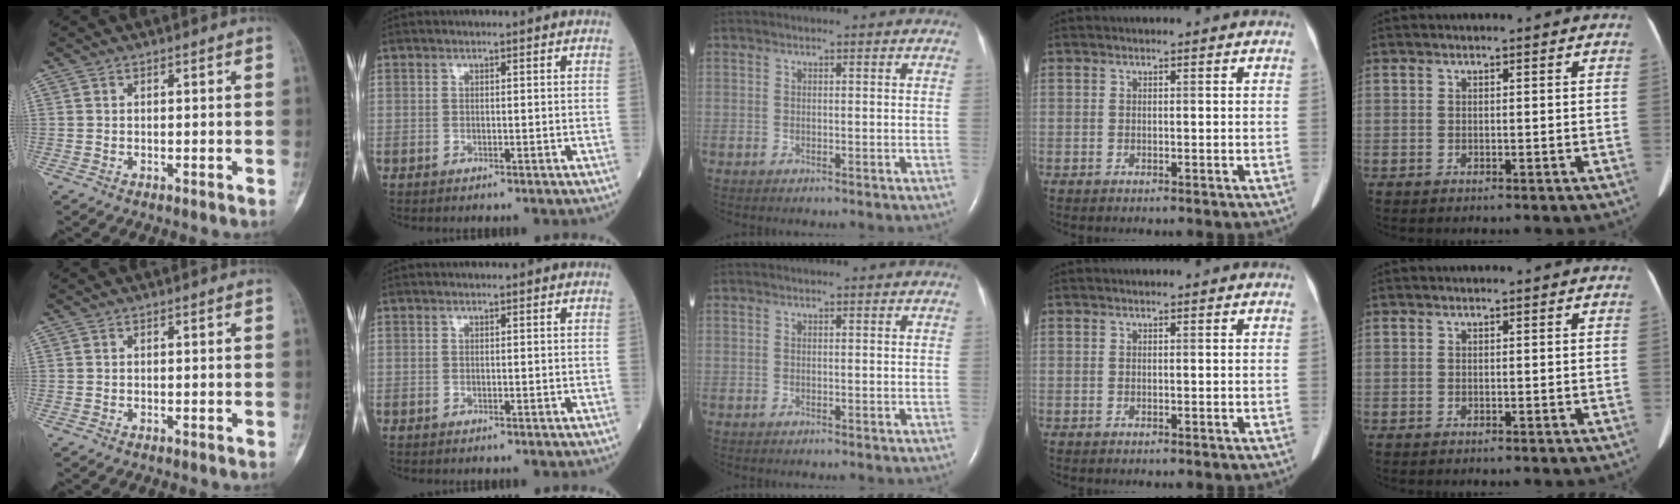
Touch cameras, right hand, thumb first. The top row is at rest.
{}